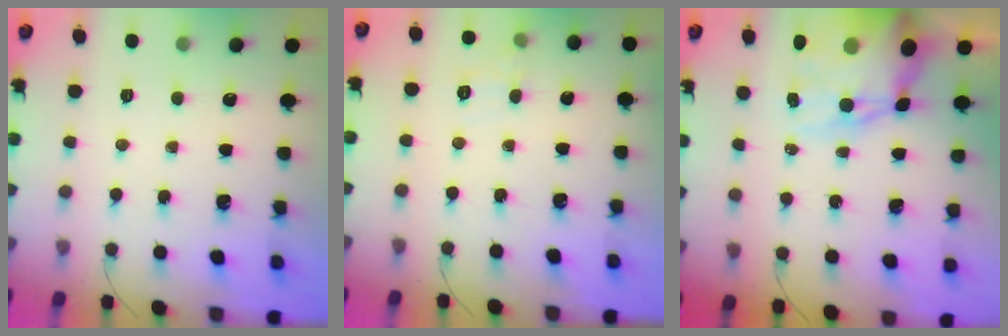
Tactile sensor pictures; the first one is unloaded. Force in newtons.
{"total": 5.2, "press": 4.9, "slide": 1.6}
{"total": 16.4, "press": 15.9, "slide": 3.9}